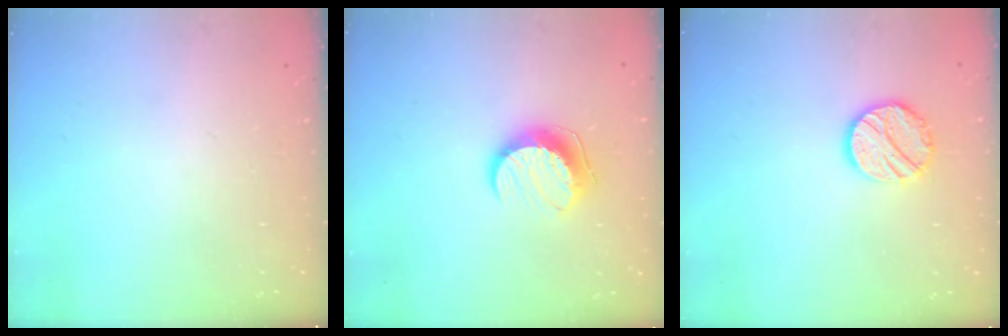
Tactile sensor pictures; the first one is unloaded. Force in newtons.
{"total": 10.5, "press": 10.5, "slide": 0.3}
{"total": 11.7, "press": 11.6, "slide": 0.4}